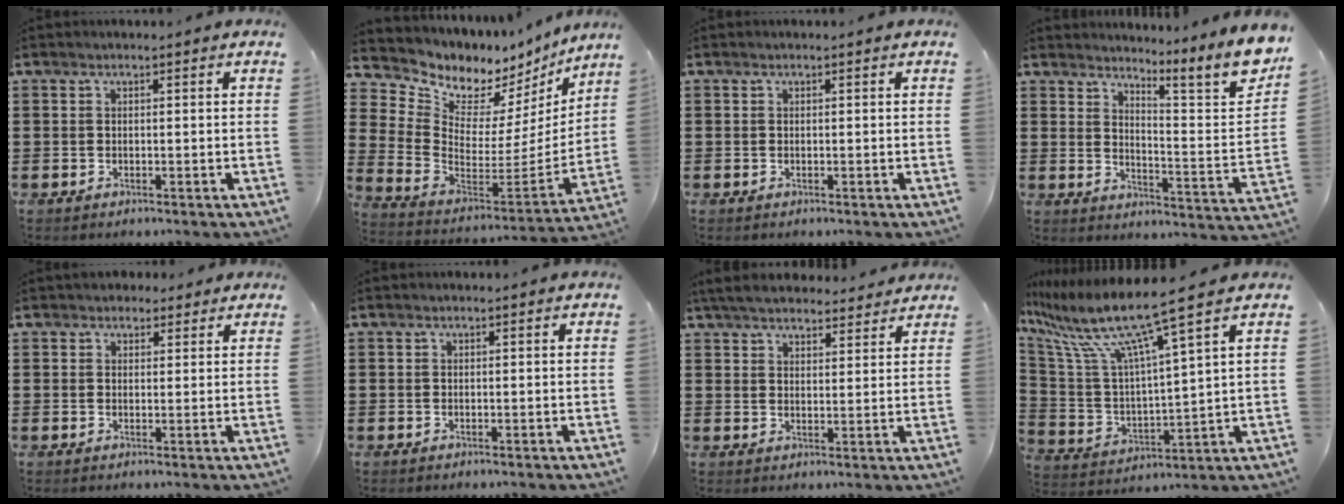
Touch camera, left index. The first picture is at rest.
{"total": 5.2, "force": [4.4, 2.8, -0.2], "torque": [-0.039, -0.060, 0.075]}
{"total": 0.0}
{"total": 7.6, "force": [5.8, -0.2, 5.0], "torque": [-0.073, -0.058, 0.088]}
{"total": 2.1, "force": [1.7, 1.3, 0.2], "torque": [-0.010, 0.010, 0.031]}
{"total": 0.0}
{"total": 4.9, "force": [4.6, 1.1, 1.4], "torque": [-0.043, -0.012, 0.085]}
{"total": 11.3, "force": [8.4, 0.3, 7.6], "torque": [-0.188, -0.057, 0.132]}